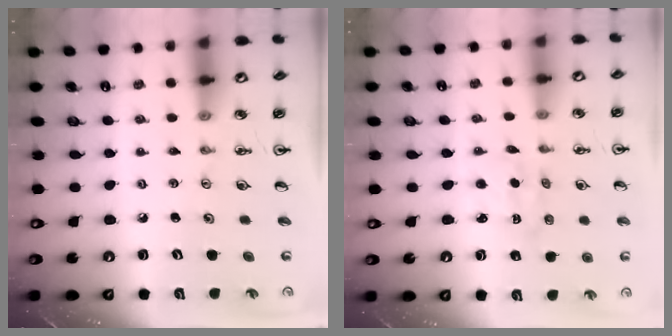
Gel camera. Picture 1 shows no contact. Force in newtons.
{"total": 1.6, "press": 1.5, "slide": 0.7}